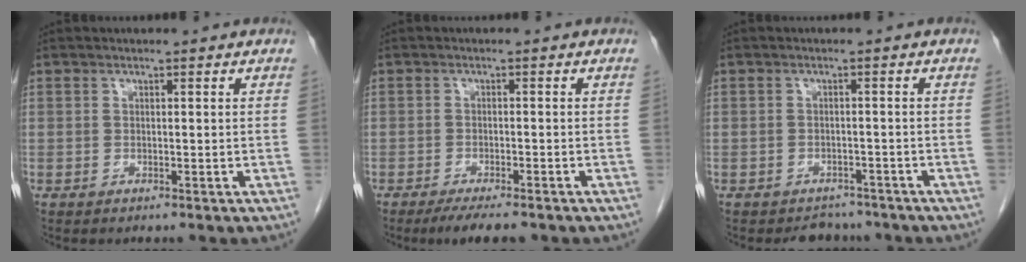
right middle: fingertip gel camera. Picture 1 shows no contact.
{"total": 5.6, "force": [-4.4, 1.0, 3.3], "torque": [-0.049, -0.010, -0.066]}
{"total": 3.6, "force": [-3.1, 1.7, -0.2], "torque": [0.001, 0.006, -0.044]}